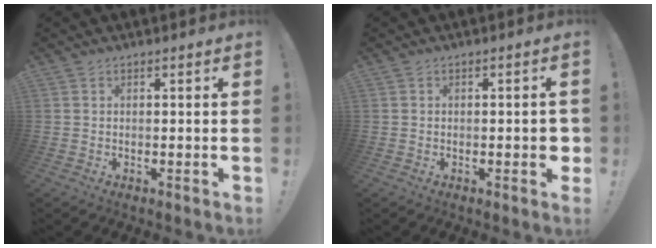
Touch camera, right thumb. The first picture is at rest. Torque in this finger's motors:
{"motor_torque": [0.55, 0.78, 0.39, -0.14, 0.00]}